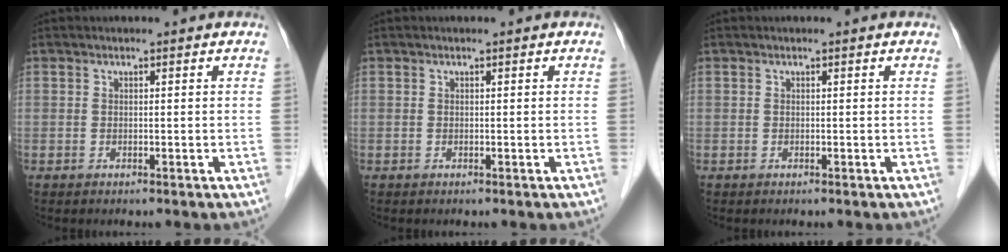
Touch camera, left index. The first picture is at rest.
{"total": 0.0}
{"total": 0.0}